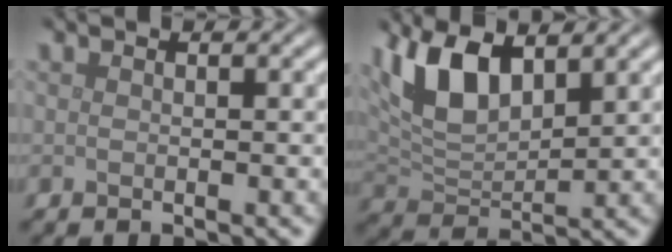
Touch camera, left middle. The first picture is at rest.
{"total": 7.0, "force": [3.4, 3.3, 5.2], "torque": [-0.108, 0.006, 0.061]}